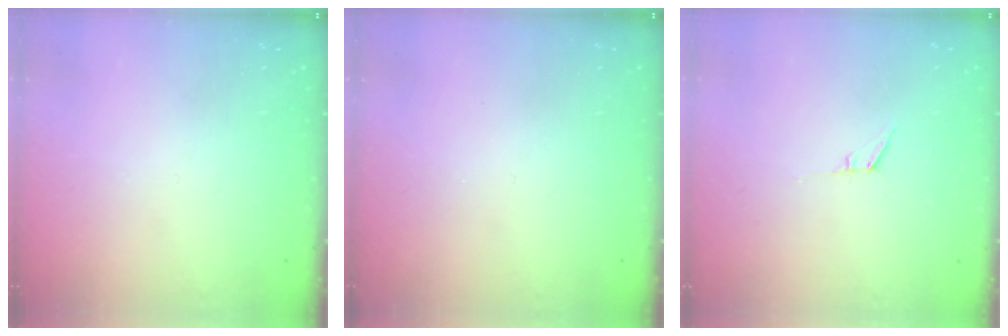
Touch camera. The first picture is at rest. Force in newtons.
{"total": 0.0}
{"total": 5.2, "press": 4.5, "slide": 2.5}